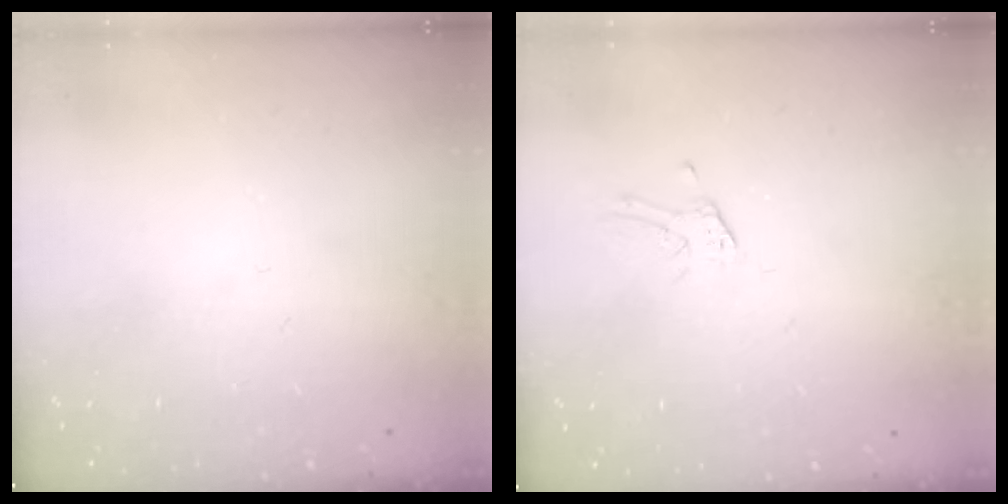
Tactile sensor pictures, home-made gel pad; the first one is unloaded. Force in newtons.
{"total": 2.4, "press": 2.4, "slide": 0.3}